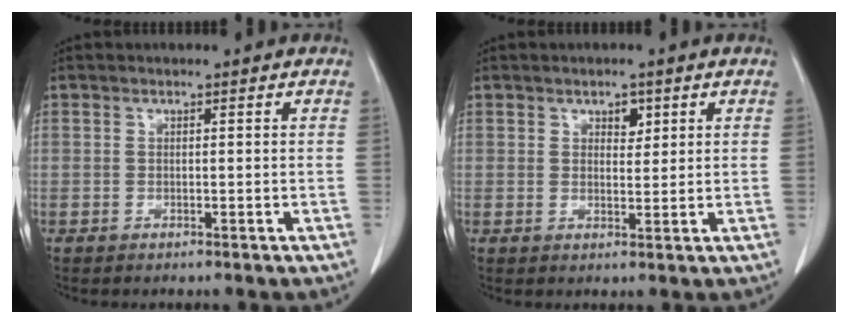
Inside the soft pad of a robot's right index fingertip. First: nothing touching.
{"total": 2.8, "force": [1.3, 1.8, 1.8], "torque": [-0.029, 0.003, 0.023]}